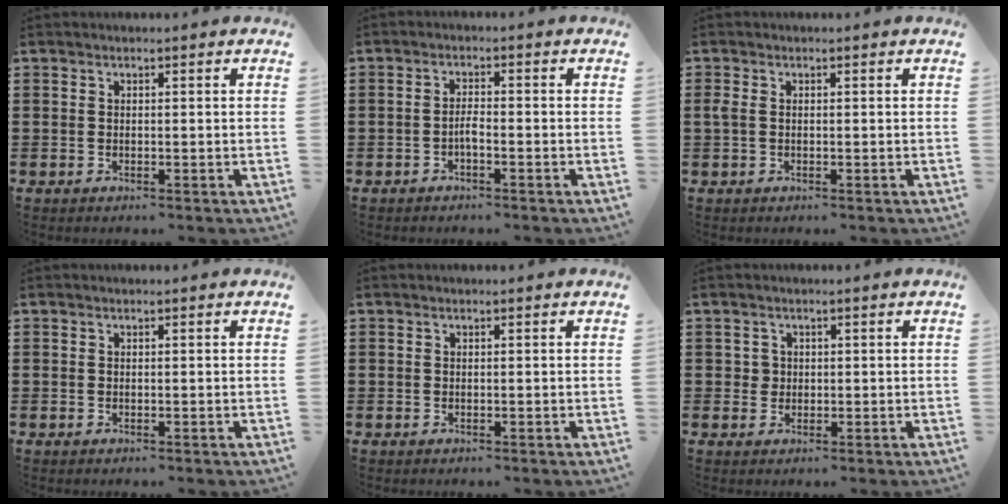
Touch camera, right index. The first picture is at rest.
{"total": 1.9, "force": [-1.0, 0.3, 1.6], "torque": [-0.031, 0.002, -0.019]}
{"total": 1.1, "force": [-0.1, 0.6, 1.0], "torque": [-0.027, -0.001, -0.005]}
{"total": 0.0}
{"total": 0.0}
{"total": 1.6, "force": [0.3, 1.5, 0.4], "torque": [-0.013, 0.008, 0.005]}